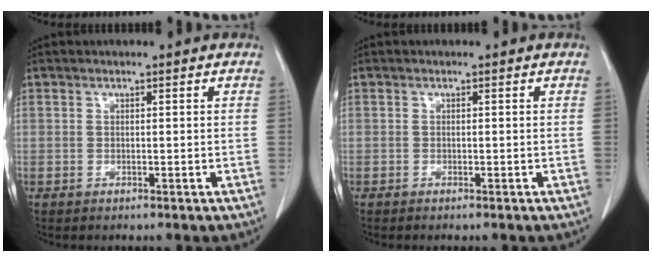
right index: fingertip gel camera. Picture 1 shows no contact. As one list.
[{"total": 0.6, "force": [-0.5, 0.0, 0.3], "torque": [-0.010, -0.002, -0.008]}]